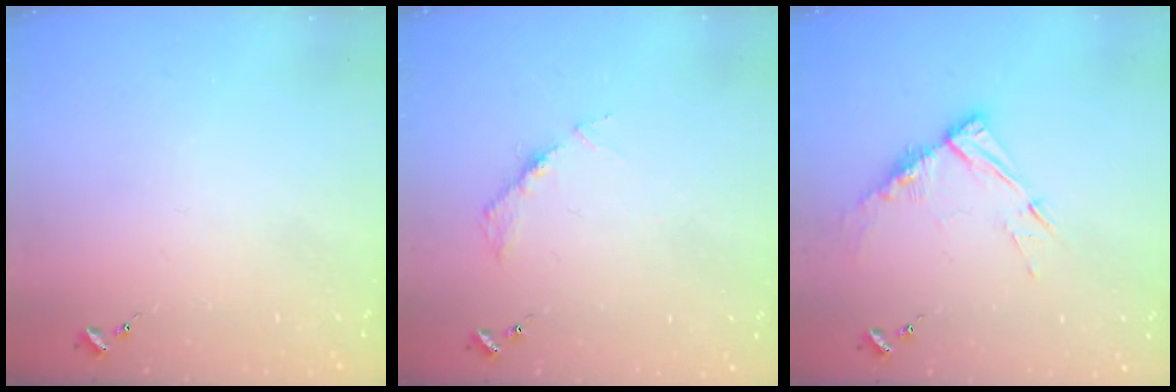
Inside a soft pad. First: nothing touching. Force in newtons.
{"total": 3.6, "press": 3.6, "slide": 0.5}
{"total": 10.5, "press": 10.4, "slide": 1.0}